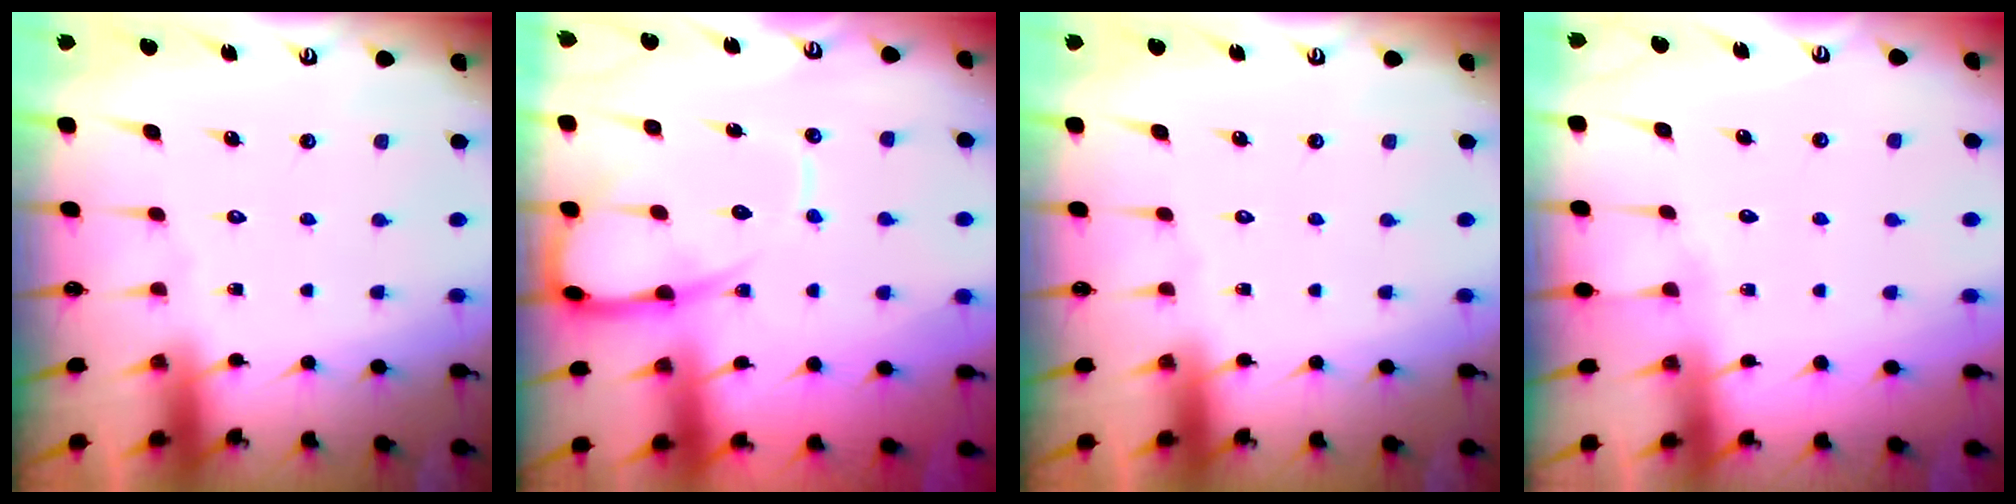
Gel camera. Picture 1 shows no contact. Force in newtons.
{"total": 10.5, "press": 10.4, "slide": 1.2}
{"total": 0.0}
{"total": 3.4, "press": 3.4, "slide": 0.6}